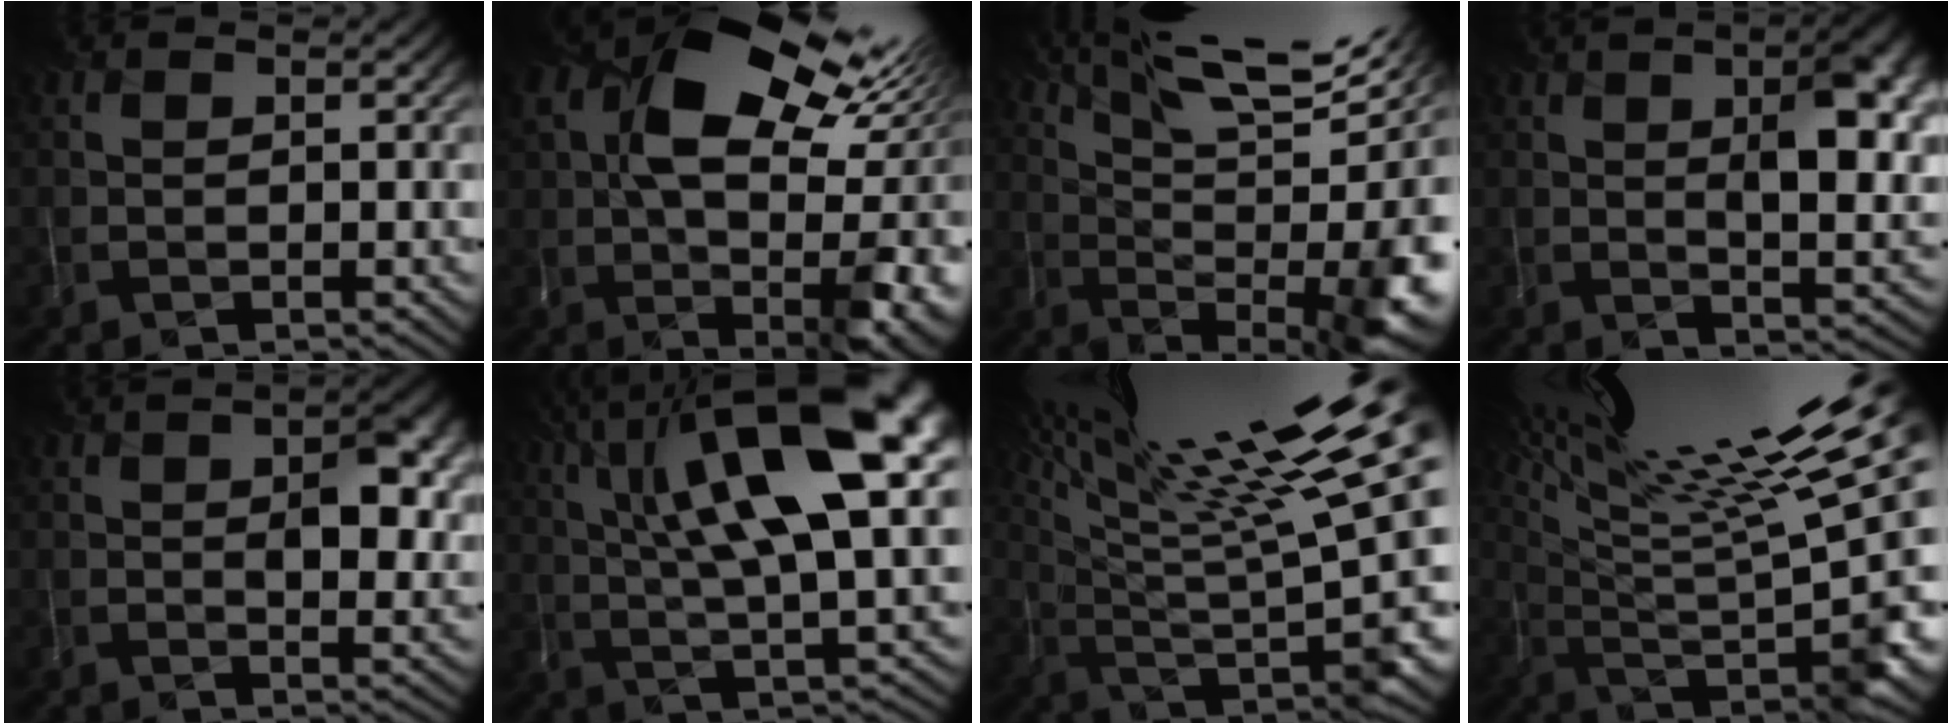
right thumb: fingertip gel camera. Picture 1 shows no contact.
{"total": 17.5, "force": [4.2, 9.3, 14.3], "torque": [-0.222, 0.012, 0.081]}
{"total": 18.1, "force": [6.5, 5.7, 15.9], "torque": [-0.237, 0.034, 0.133]}
{"total": 11.3, "force": [2.0, 4.3, 10.2], "torque": [-0.108, 0.013, 0.020]}
{"total": 6.8, "force": [0.9, 2.9, 6.1], "torque": [-0.086, 0.000, 0.021]}
{"total": 17.4, "force": [5.8, 5.7, 15.4], "torque": [-0.277, 0.025, 0.102]}
{"total": 20.7, "force": [10.0, 4.1, 17.6], "torque": [-0.225, 0.035, 0.179]}
{"total": 18.5, "force": [8.1, 4.0, 16.2], "torque": [-0.221, 0.032, 0.156]}